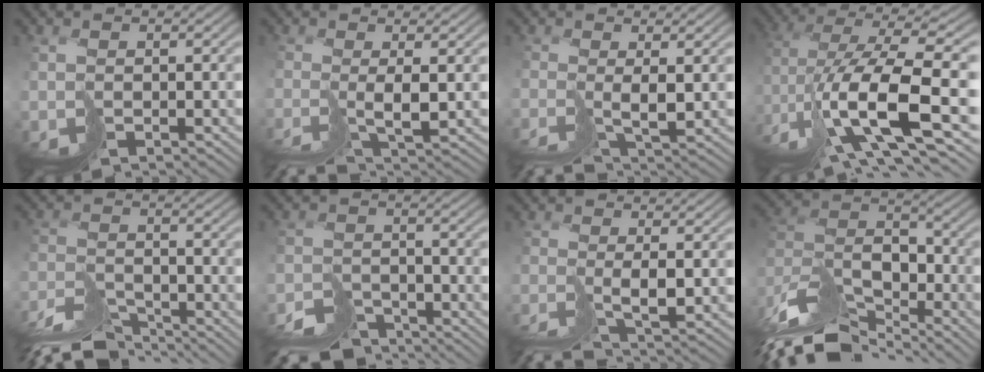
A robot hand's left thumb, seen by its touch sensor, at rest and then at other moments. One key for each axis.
{"total": 2.8, "fx": -1.6, "fy": -0.9, "fz": 2.2, "tx": -0.030, "ty": -0.002, "tz": -0.035}
{"total": 2.5, "fx": -1.5, "fy": -0.6, "fz": 1.9, "tx": -0.024, "ty": -0.004, "tz": -0.031}
{"total": 13.8, "fx": -4.3, "fy": 4.7, "fz": 12.2, "tx": -0.251, "ty": 0.001, "tz": -0.077}
{"total": 7.9, "fx": -7.5, "fy": 1.0, "fz": 2.0, "tx": -0.034, "ty": -0.005, "tz": -0.140}
{"total": 7.8, "fx": -7.4, "fy": 2.1, "fz": 1.4, "tx": -0.009, "ty": -0.014, "tz": -0.112}
{"total": 2.9, "fx": -2.0, "fy": -0.7, "fz": 2.0, "tx": -0.026, "ty": -0.004, "tz": -0.041}
{"total": 13.8, "fx": -11.3, "fy": 4.7, "fz": 6.3, "tx": -0.167, "ty": -0.002, "tz": -0.202}